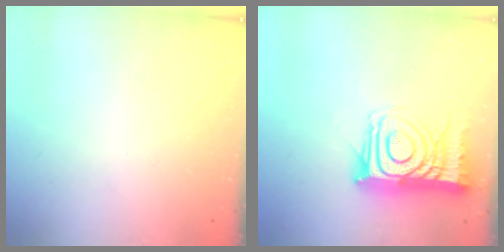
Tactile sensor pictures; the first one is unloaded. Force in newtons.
{"total": 15.4, "press": 15.3, "slide": 1.4}